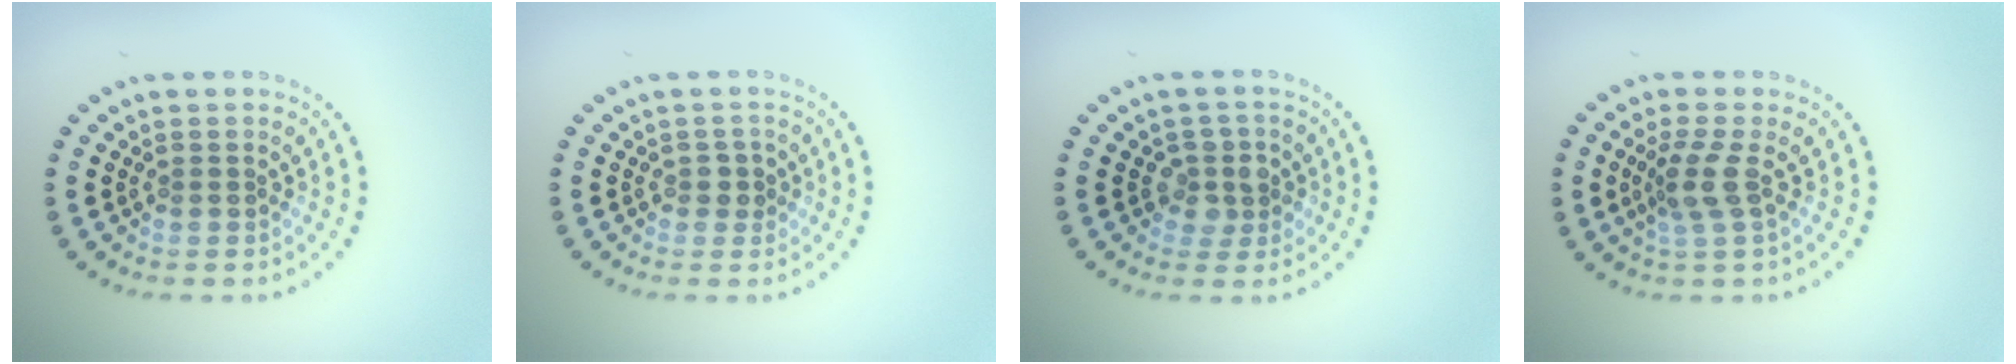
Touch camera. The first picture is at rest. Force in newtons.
{"total": 1.1, "press": 1.1, "slide": 0.4}
{"total": 2.2, "press": 2.0, "slide": 1.0}
{"total": 2.5, "press": 1.9, "slide": 1.6}